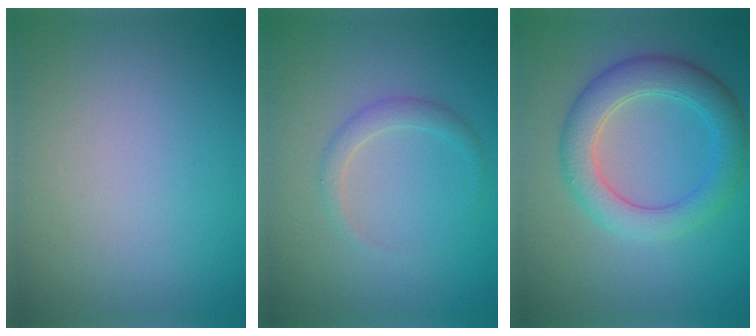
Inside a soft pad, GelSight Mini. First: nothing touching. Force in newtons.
{"total": 1.5, "press": 1.5, "slide": 0.1}
{"total": 4.9, "press": 4.9, "slide": 0.4}